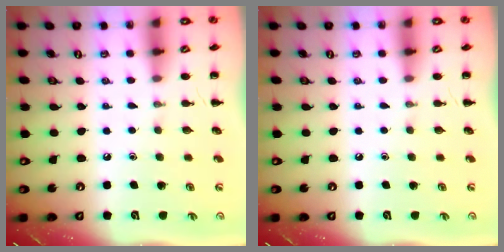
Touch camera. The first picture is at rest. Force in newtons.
{"total": 0.0}